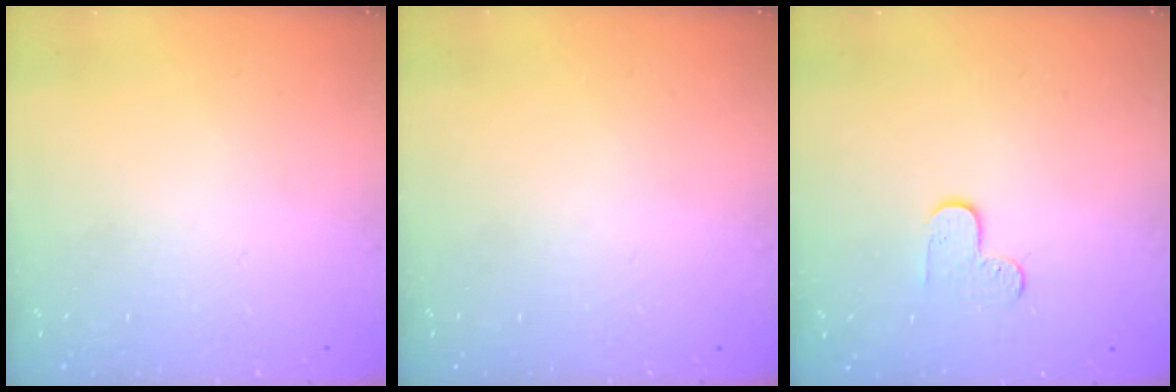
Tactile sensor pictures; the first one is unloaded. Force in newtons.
{"total": 0.0}
{"total": 5.5, "press": 5.5, "slide": 0.5}